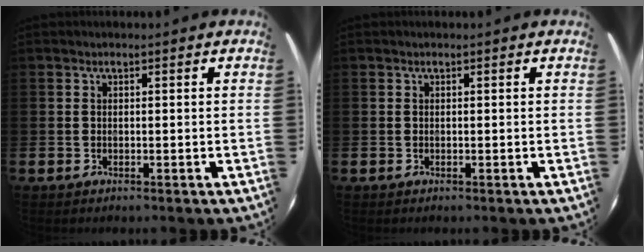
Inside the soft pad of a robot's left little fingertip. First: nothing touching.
{"total": 0.0}